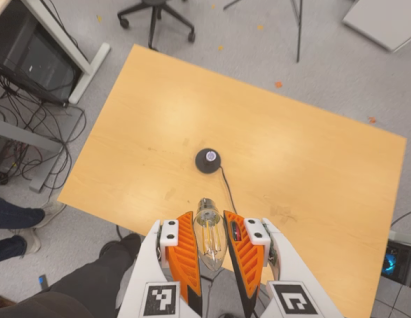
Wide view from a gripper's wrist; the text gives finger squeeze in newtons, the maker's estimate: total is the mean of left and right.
{"total": 12.1, "left": 11.8, "right": 12.4}